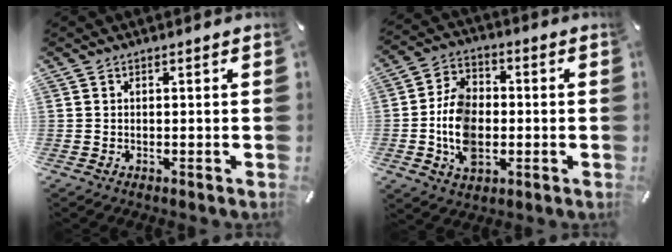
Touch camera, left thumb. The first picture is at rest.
{"total": 11.4, "force": [-2.2, 8.2, 7.5], "torque": [-0.159, 0.012, -0.038]}